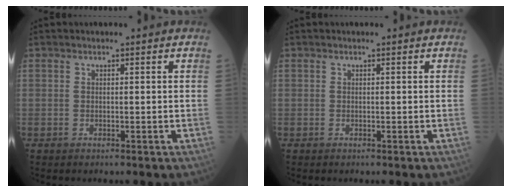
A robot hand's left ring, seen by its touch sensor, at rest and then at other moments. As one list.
[{"total": 0.0}]